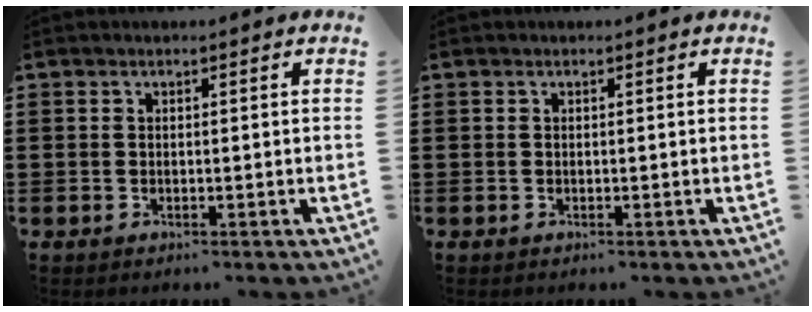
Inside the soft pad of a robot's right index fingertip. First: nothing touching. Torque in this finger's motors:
{"motor_torque": [0.01, 0.00, 0.00, 0.00]}